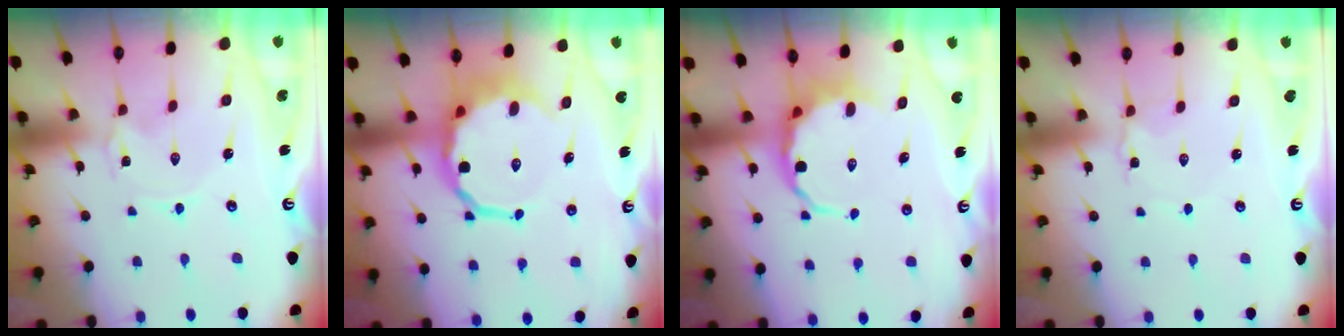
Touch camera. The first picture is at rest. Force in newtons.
{"total": 11.4, "press": 11.1, "slide": 2.8}
{"total": 6.9, "press": 6.7, "slide": 1.9}
{"total": 4.6, "press": 4.5, "slide": 0.6}